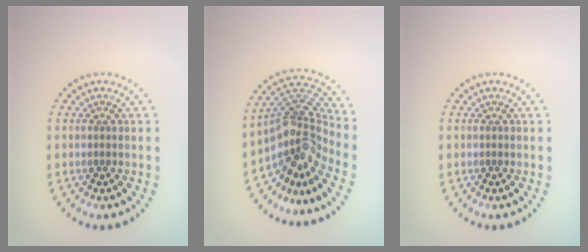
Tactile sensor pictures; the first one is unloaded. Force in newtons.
{"total": 4.6, "press": 3.0, "slide": 3.5}
{"total": 0.0}